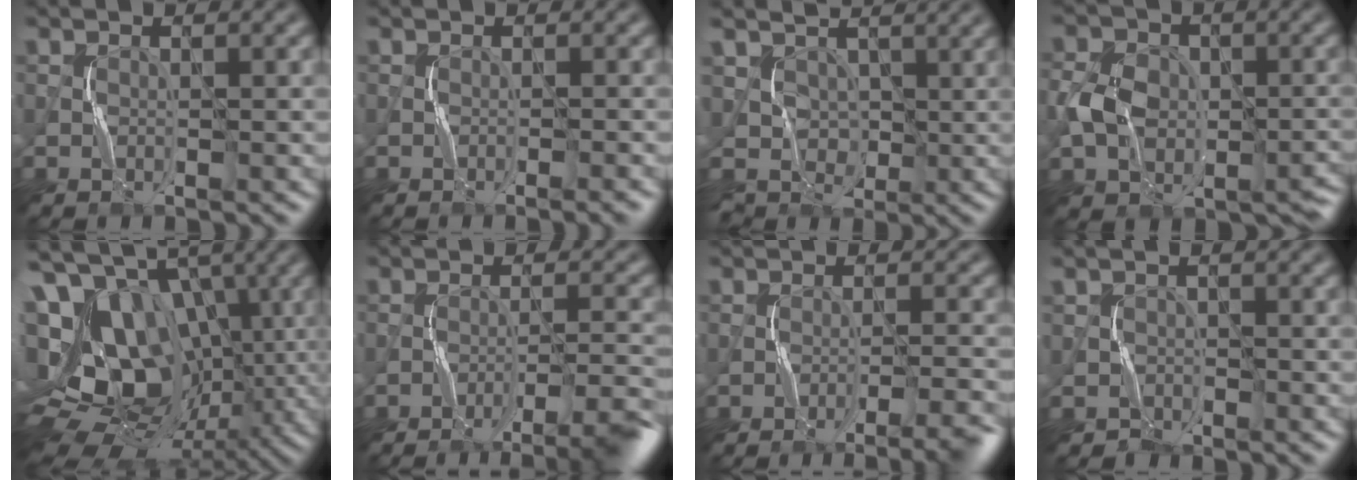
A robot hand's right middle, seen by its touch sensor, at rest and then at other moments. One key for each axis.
{"total": 0.8, "fx": -0.5, "fy": -0.3, "fz": 0.6, "tx": -0.008, "ty": 0.002, "tz": -0.008}
{"total": 4.2, "fx": 1.9, "fy": 3.5, "fz": 1.4, "tx": -0.040, "ty": 0.001, "tz": 0.019}
{"total": 6.0, "fx": -1.5, "fy": 4.8, "fz": 3.3, "tx": -0.061, "ty": 0.002, "tz": -0.031}
{"total": 20.8, "fx": 0.8, "fy": 15.9, "fz": 13.4, "tx": -0.237, "ty": 0.022, "tz": 0.007}
{"total": 6.6, "fx": -4.8, "fy": 0.8, "fz": 4.5, "tx": -0.061, "ty": 0.008, "tz": -0.071}
{"total": 5.6, "fx": -3.8, "fy": 1.1, "fz": 3.9, "tx": -0.042, "ty": 0.008, "tz": -0.051}
{"total": 1.1, "fx": -0.4, "fy": 0.9, "fz": -0.5, "tx": 0.014, "ty": 0.001, "tz": -0.009}